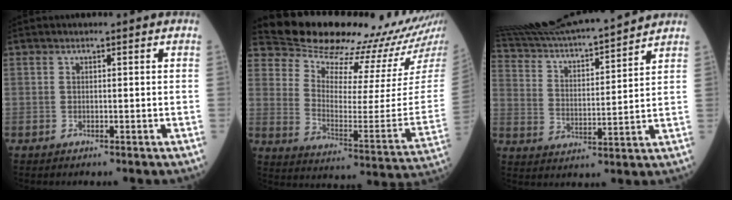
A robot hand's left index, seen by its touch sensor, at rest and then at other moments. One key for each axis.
{"total": 20.2, "fx": 19.6, "fy": 0.1, "fz": 5.0, "tx": -0.101, "ty": -0.120, "tz": 0.266}
{"total": 19.9, "fx": 18.7, "fy": 0.5, "fz": 6.7, "tx": -0.129, "ty": 0.003, "tz": 0.303}